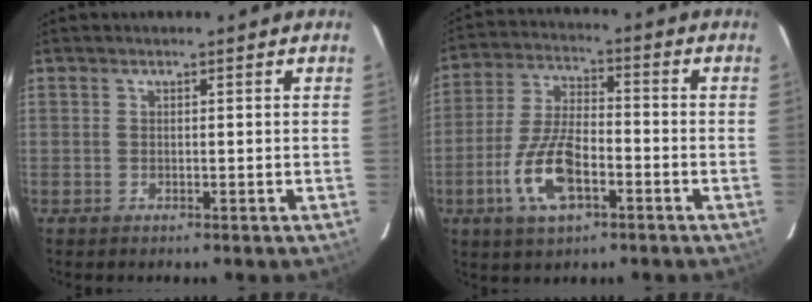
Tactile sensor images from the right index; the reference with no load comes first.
{"total": 12.0, "force": [-4.9, 5.0, 9.7], "torque": [-0.209, -0.003, -0.088]}